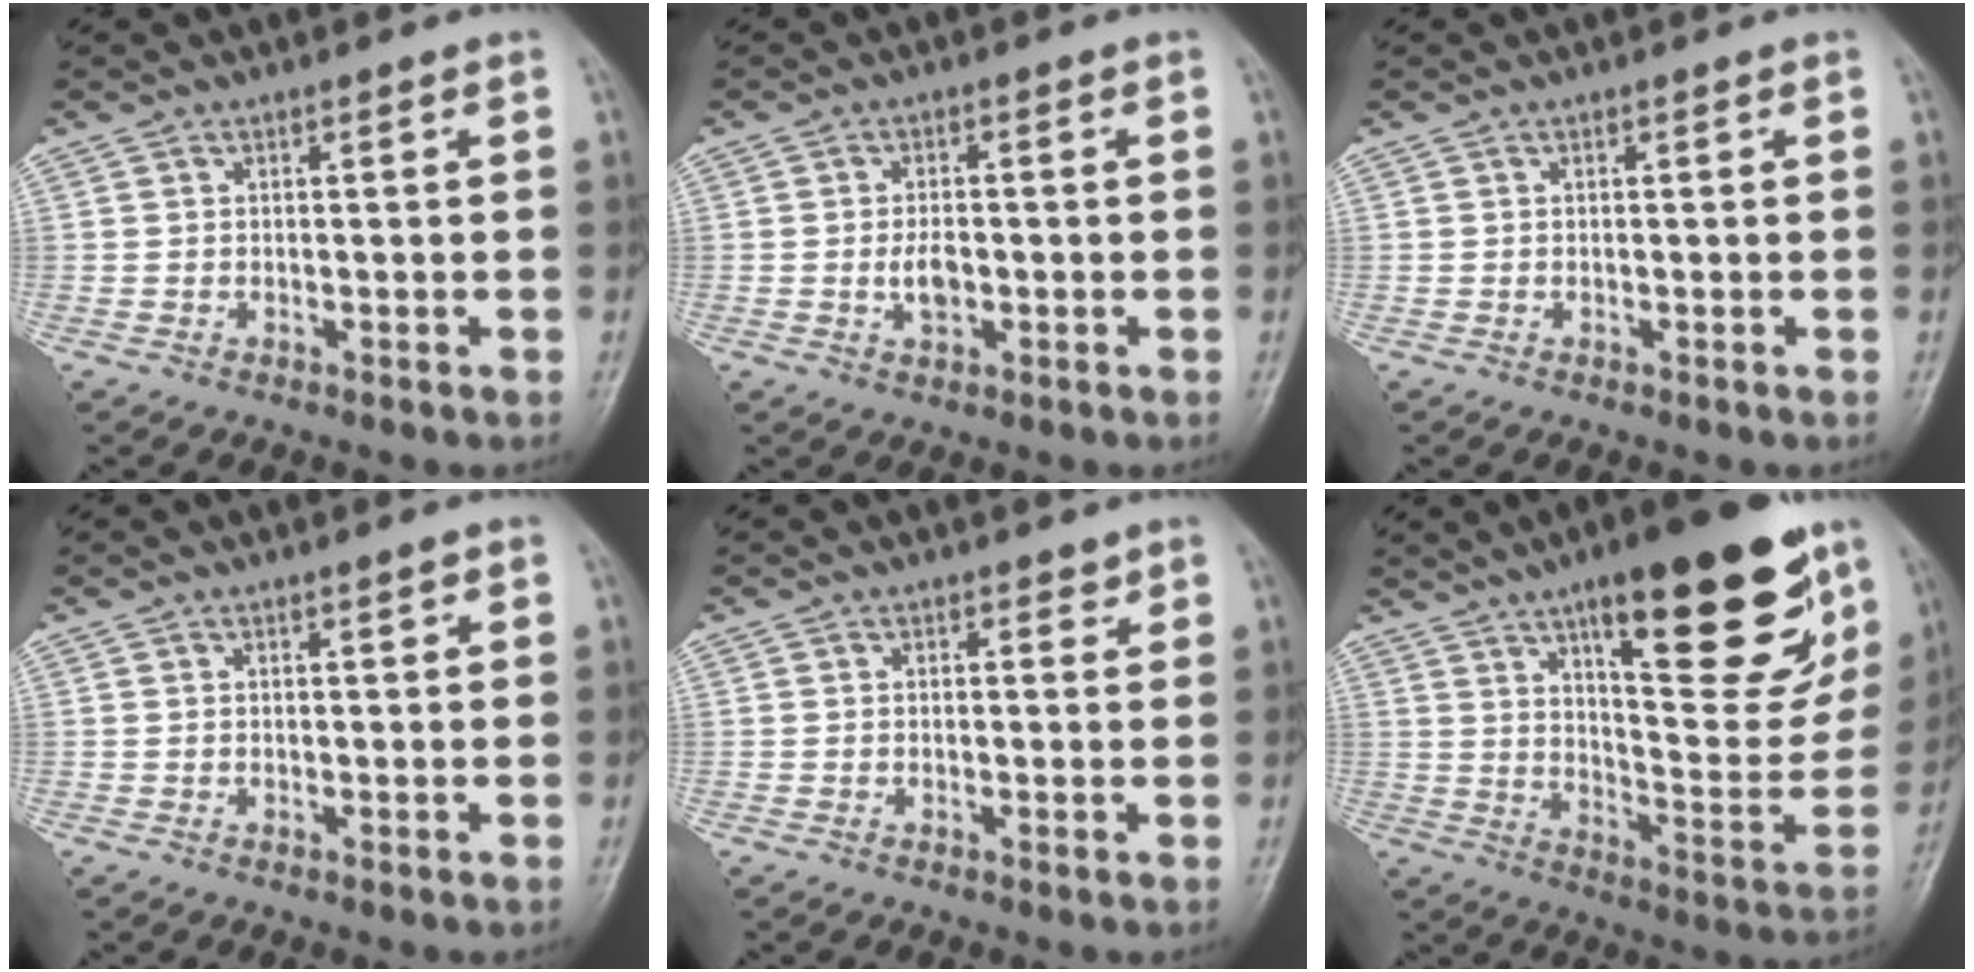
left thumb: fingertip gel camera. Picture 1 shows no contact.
{"total": 3.9, "force": [-0.7, 2.4, 3.1], "torque": [-0.049, 0.001, -0.014]}
{"total": 0.0}
{"total": 1.1, "force": [0.7, 0.4, 0.8], "torque": [-0.010, -0.002, 0.010]}
{"total": 1.4, "force": [1.0, 0.9, 0.6], "torque": [0.005, -0.005, 0.009]}
{"total": 27.5, "force": [15.1, 8.8, 21.3], "torque": [-0.265, -0.053, 0.229]}